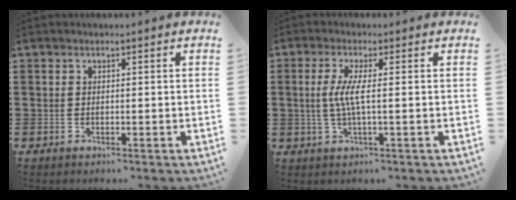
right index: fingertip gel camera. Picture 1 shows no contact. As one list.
[{"total": 4.4, "force": [0.0, 0.1, 4.4], "torque": [-0.096, -0.011, -0.008]}]